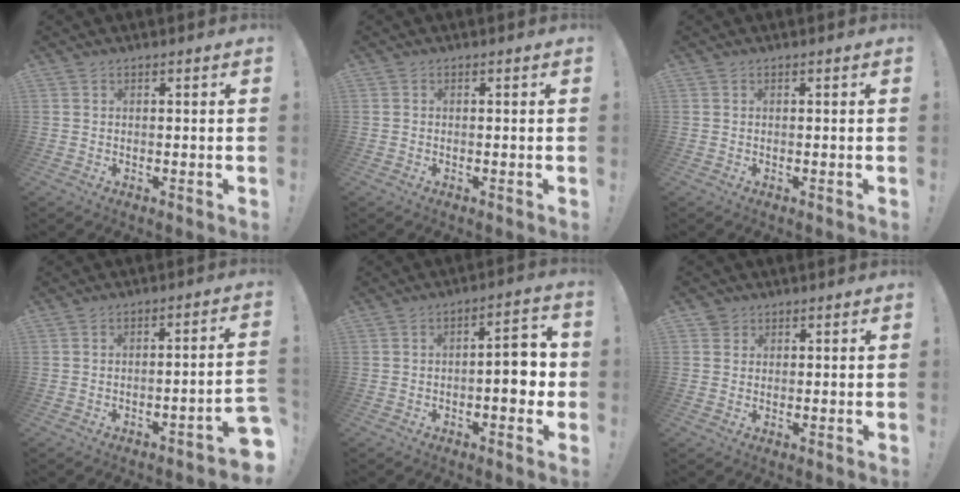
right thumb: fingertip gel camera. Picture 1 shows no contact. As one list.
[{"total": 0.0}, {"total": 0.0}, {"total": 5.1, "force": [-3.0, 0.6, 4.0], "torque": [-0.052, 0.003, -0.049]}, {"total": 8.9, "force": [-1.5, 3.6, 8.0], "torque": [-0.099, 0.009, -0.026]}, {"total": 2.2, "force": [1.4, 1.7, 0.2], "torque": [0.005, -0.007, 0.024]}]